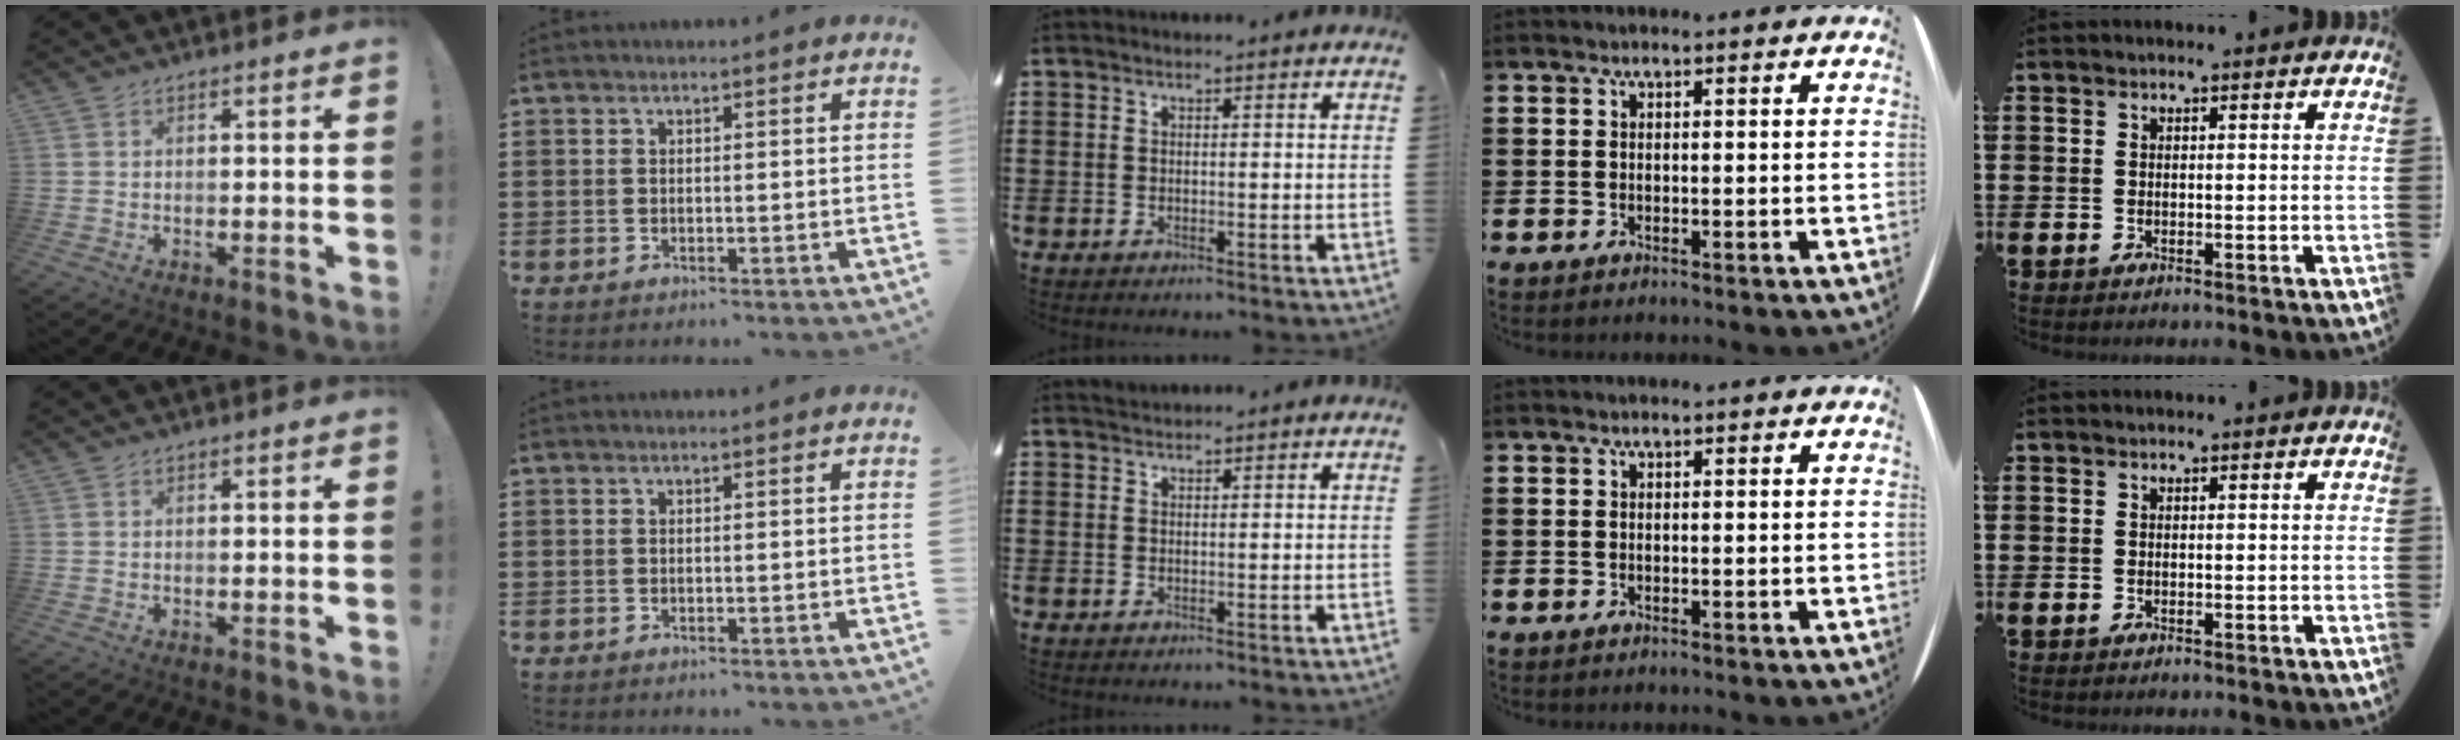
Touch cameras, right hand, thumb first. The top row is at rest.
{"middle": {"total": 1.0, "force": [1.0, 0.1, 0.0], "torque": [-0.002, -0.001, 0.018]}}